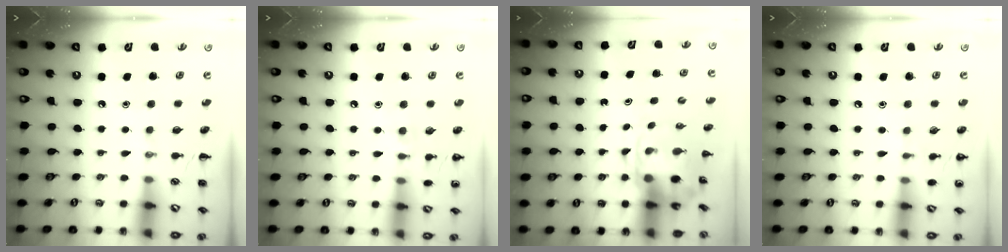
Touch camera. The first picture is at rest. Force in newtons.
{"total": 6.7, "press": 6.3, "slide": 2.1}
{"total": 3.7, "press": 3.6, "slide": 0.9}
{"total": 4.4, "press": 4.2, "slide": 1.4}